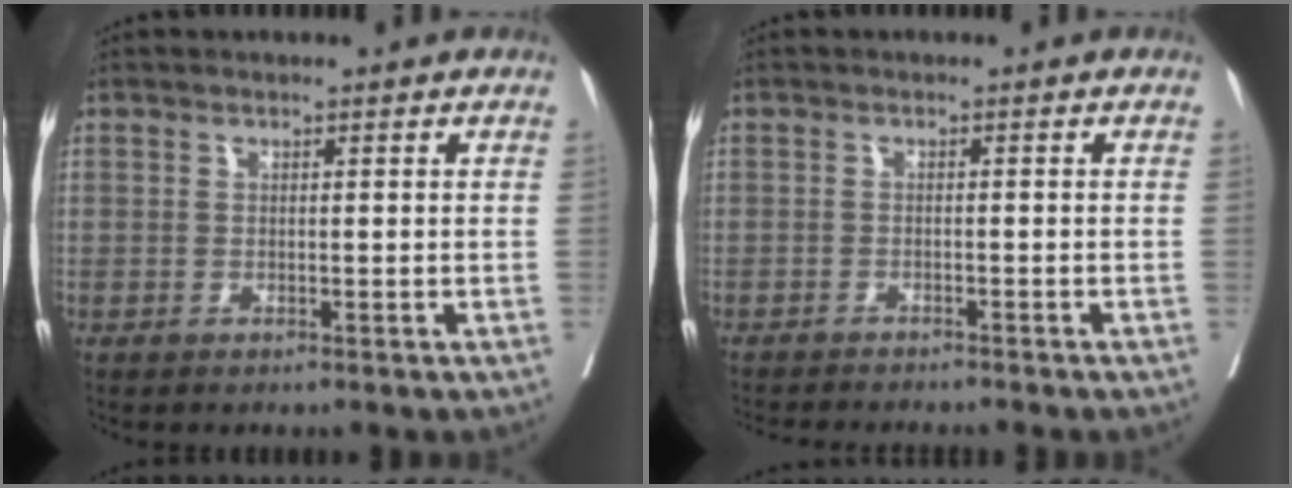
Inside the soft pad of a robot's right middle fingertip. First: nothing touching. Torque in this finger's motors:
{"motor_torque": [0.98, -1.16, 0.28, 0.16]}